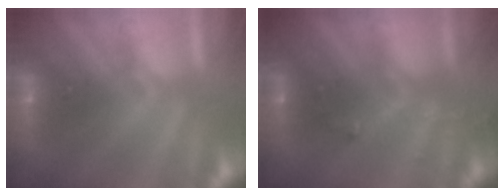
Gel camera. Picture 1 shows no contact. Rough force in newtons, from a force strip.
{"total": 3.0}